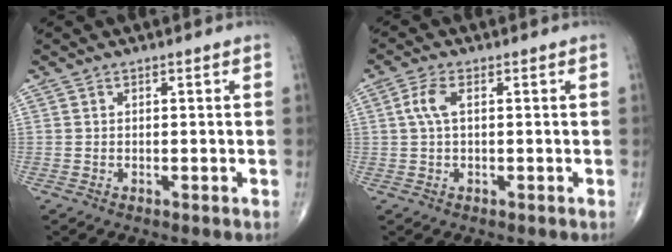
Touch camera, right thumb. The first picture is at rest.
{"total": 3.5, "force": [0.6, 1.4, 3.2], "torque": [-0.083, 0.009, 0.011]}